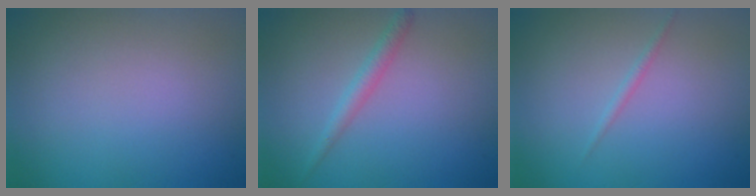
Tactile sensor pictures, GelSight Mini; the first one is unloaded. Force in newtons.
{"total": 1.6, "press": 1.6, "slide": 0.0}
{"total": 0.7, "press": 0.7, "slide": 0.1}